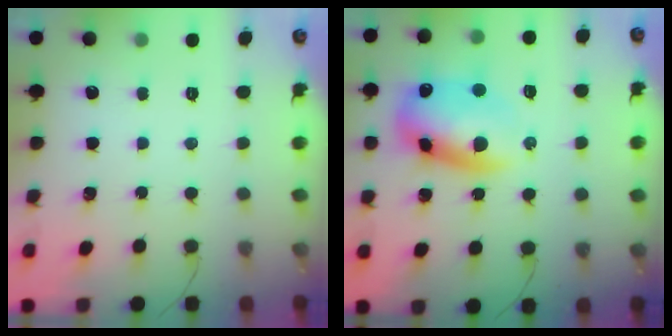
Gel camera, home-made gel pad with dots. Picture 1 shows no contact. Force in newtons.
{"total": 12.7, "press": 12.5, "slide": 2.5}